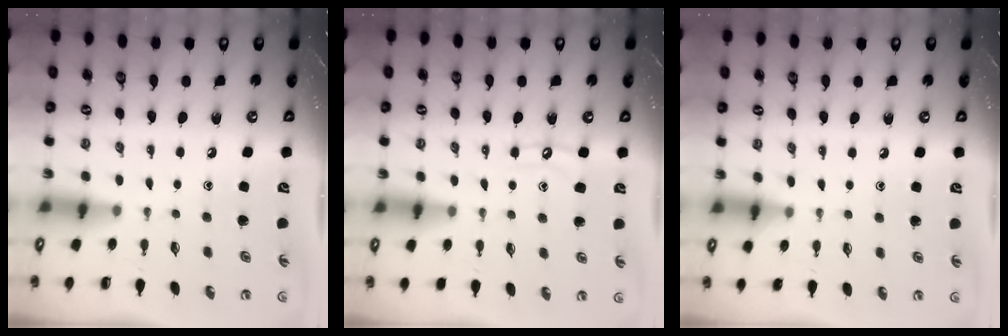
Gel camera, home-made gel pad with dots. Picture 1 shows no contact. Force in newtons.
{"total": 6.3, "press": 6.2, "slide": 0.6}
{"total": 4.6, "press": 4.5, "slide": 0.6}